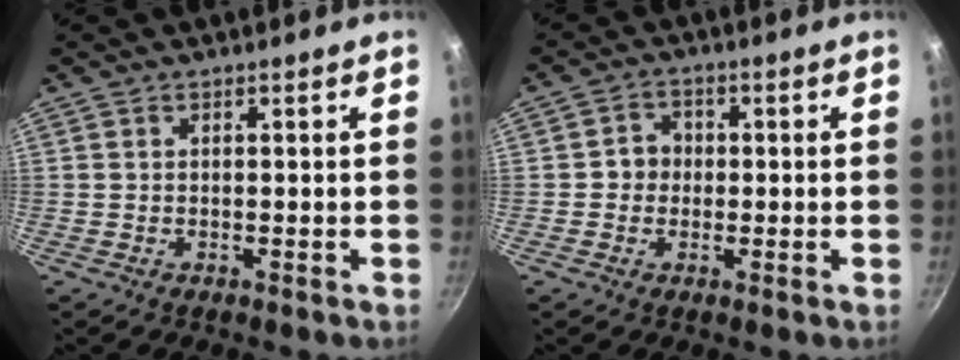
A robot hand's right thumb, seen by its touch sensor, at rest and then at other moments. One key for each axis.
{"total": 3.9, "fx": -0.2, "fy": 3.5, "fz": 1.6, "tx": -0.004, "ty": 0.012, "tz": -0.011}